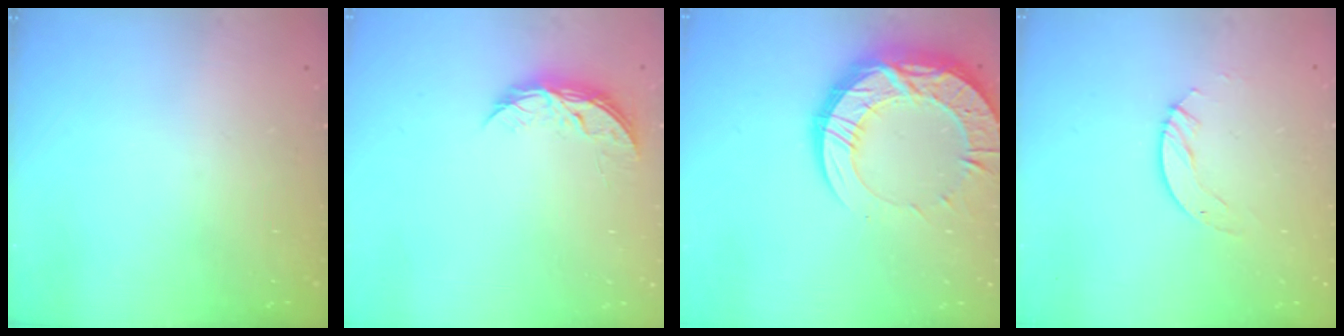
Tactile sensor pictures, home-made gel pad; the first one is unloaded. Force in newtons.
{"total": 5.4, "press": 5.4, "slide": 0.5}
{"total": 20.3, "press": 20.2, "slide": 1.7}
{"total": 3.0, "press": 3.0, "slide": 0.2}